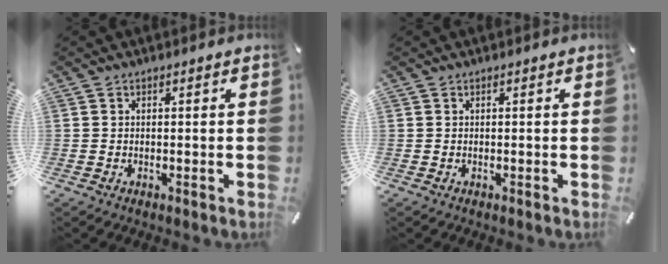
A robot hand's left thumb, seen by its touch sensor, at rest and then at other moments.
{"total": 0.0}